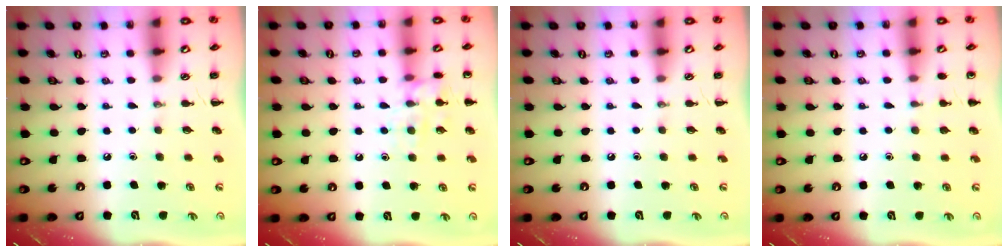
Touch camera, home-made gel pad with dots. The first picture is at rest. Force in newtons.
{"total": 10.8, "press": 10.8, "slide": 0.6}
{"total": 0.0}
{"total": 5.4, "press": 5.2, "slide": 1.5}